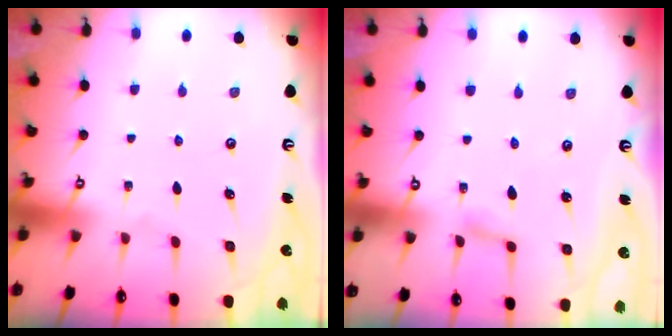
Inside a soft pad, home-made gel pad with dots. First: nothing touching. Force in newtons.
{"total": 1.6, "press": 1.6, "slide": 0.2}